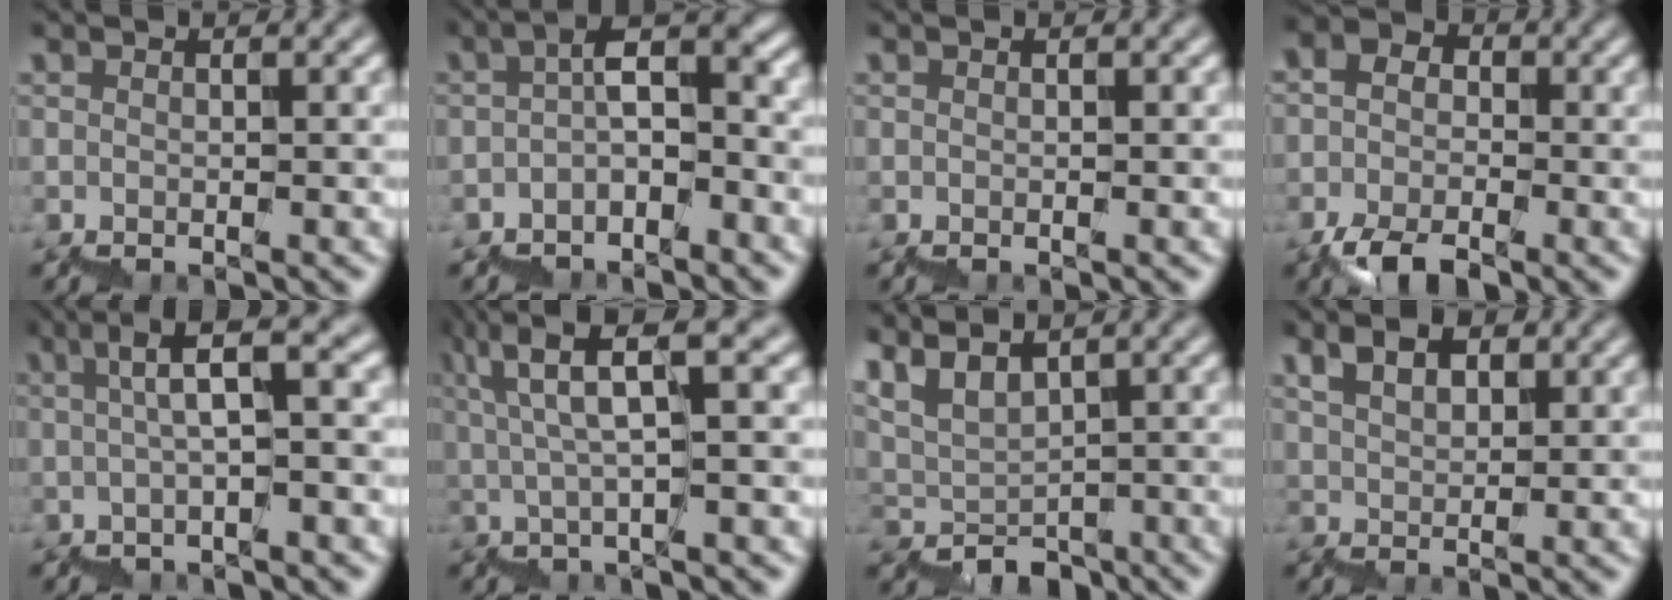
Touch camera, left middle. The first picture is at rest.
{"total": 3.8, "force": [-1.6, 1.2, 3.2], "torque": [-0.048, 0.022, -0.029]}
{"total": 0.0}
{"total": 3.6, "force": [-1.5, 2.7, 2.0], "torque": [-0.047, 0.012, -0.034]}
{"total": 5.2, "force": [0.5, 0.9, 5.1], "torque": [-0.064, 0.032, -0.001]}
{"total": 6.7, "force": [3.7, 0.9, 5.6], "torque": [-0.077, 0.020, 0.062]}
{"total": 2.6, "force": [1.6, 1.8, 1.0], "torque": [-0.011, -0.003, 0.041]}
{"total": 2.9, "force": [2.6, 0.7, 1.2], "torque": [-0.013, 0.013, 0.049]}